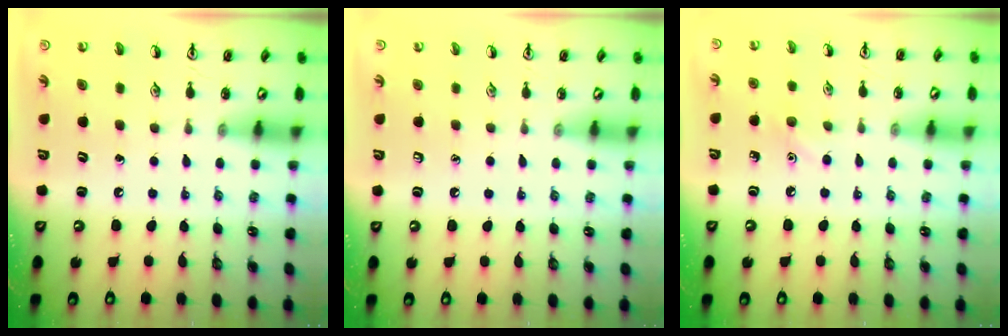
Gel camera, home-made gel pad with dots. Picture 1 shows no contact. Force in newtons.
{"total": 0.0}
{"total": 5.7, "press": 5.5, "slide": 1.8}